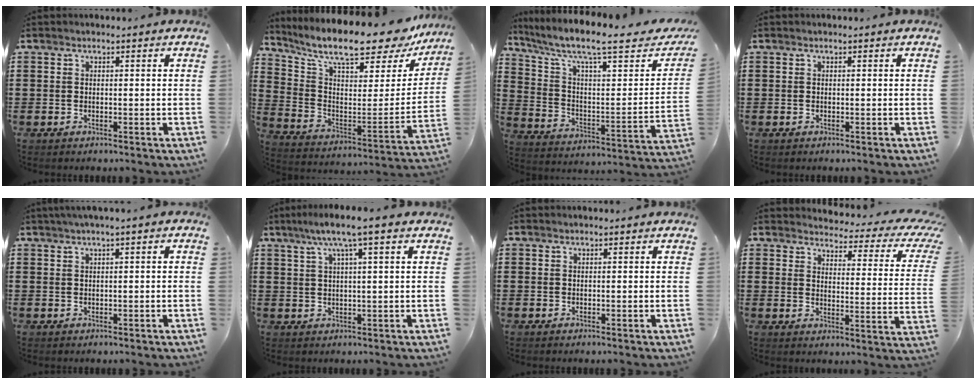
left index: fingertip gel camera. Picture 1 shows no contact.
{"total": 11.6, "force": [9.8, 1.8, 6.0], "torque": [-0.135, -0.076, 0.164]}
{"total": 8.8, "force": [6.5, 1.8, 5.6], "torque": [-0.120, -0.044, 0.103]}
{"total": 0.0}
{"total": 1.2, "force": [0.2, 0.0, 1.2], "torque": [-0.020, -0.003, 0.004]}
{"total": 5.3, "force": [2.6, 0.0, 4.7], "torque": [-0.097, 0.005, 0.041]}
{"total": 0.0}
{"total": 3.8, "force": [3.2, 0.8, 1.9], "torque": [-0.039, -0.030, 0.047]}